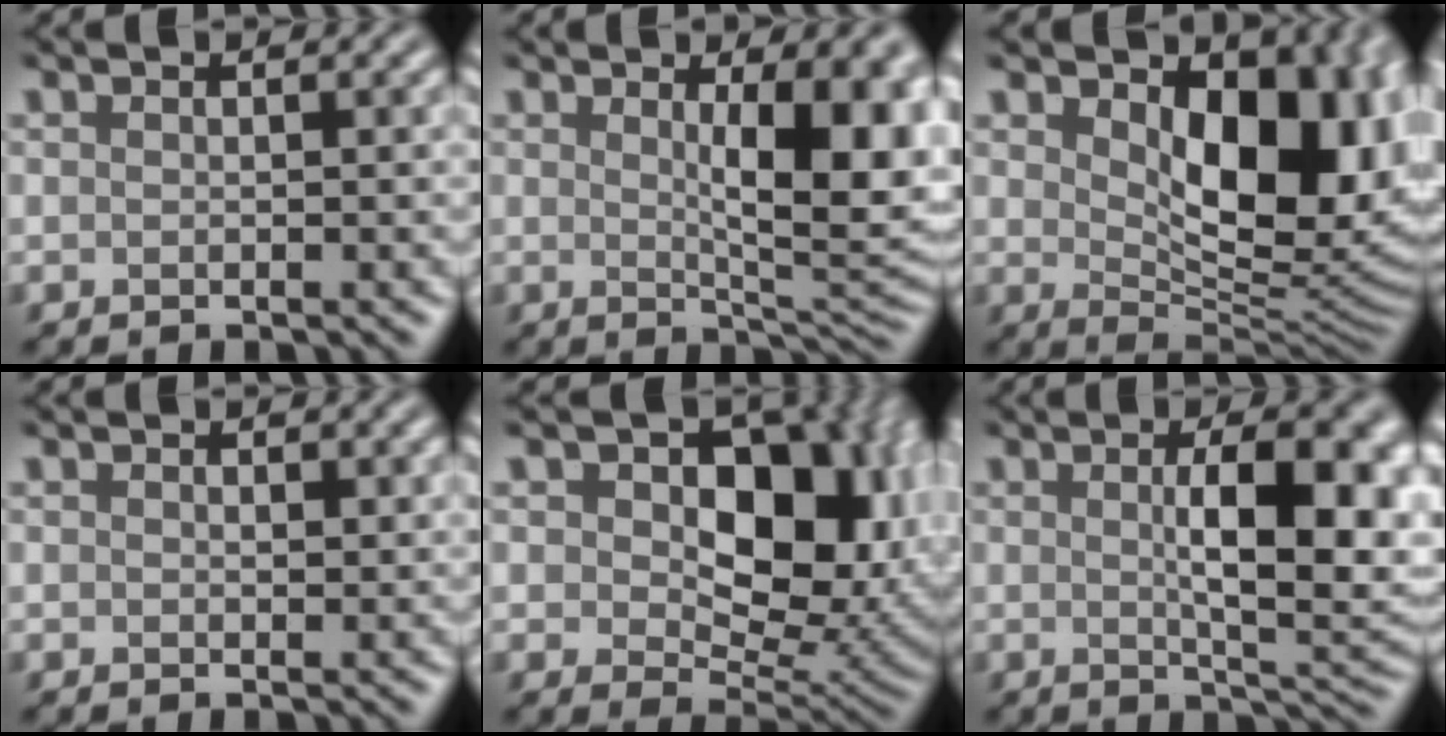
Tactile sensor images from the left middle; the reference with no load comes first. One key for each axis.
{"total": 8.2, "fx": 1.5, "fy": 2.4, "fz": 7.8, "tx": -0.105, "ty": -0.010, "tz": 0.030}
{"total": 12.1, "fx": 2.6, "fy": 6.7, "fz": 9.7, "tx": -0.120, "ty": -0.013, "tz": 0.049}
{"total": 0.7, "fx": 0.4, "fy": 0.4, "fz": 0.4, "tx": -0.004, "ty": -0.003, "tz": 0.005}
{"total": 13.3, "fx": 3.2, "fy": 8.4, "fz": 9.8, "tx": -0.120, "ty": -0.008, "tz": 0.051}
{"total": 9.4, "fx": 1.0, "fy": 2.8, "fz": 8.9, "tx": -0.117, "ty": 0.000, "tz": 0.020}